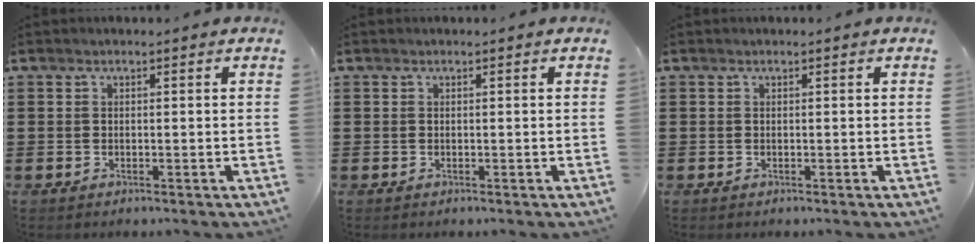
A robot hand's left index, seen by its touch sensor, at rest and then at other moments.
{"total": 0.0}
{"total": 0.0}